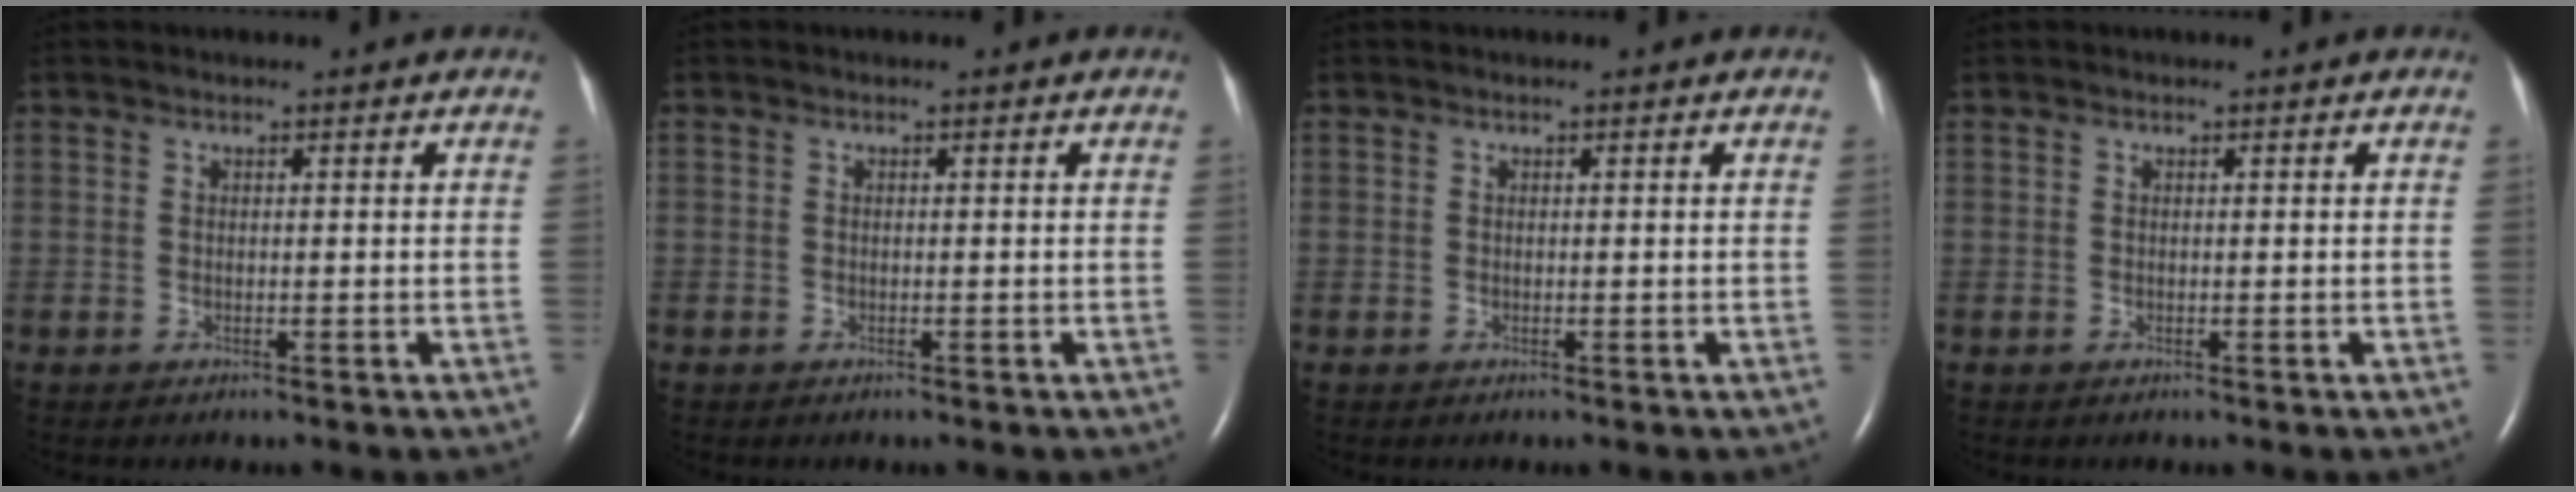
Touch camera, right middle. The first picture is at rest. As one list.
[{"total": 0.0}, {"total": 0.0}, {"total": 0.0}]